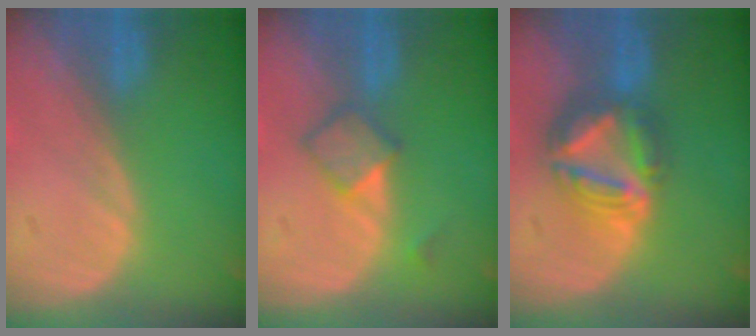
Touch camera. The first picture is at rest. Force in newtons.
{"total": 3.4, "press": 3.4, "slide": 0.3}
{"total": 7.8, "press": 6.7, "slide": 4.1}